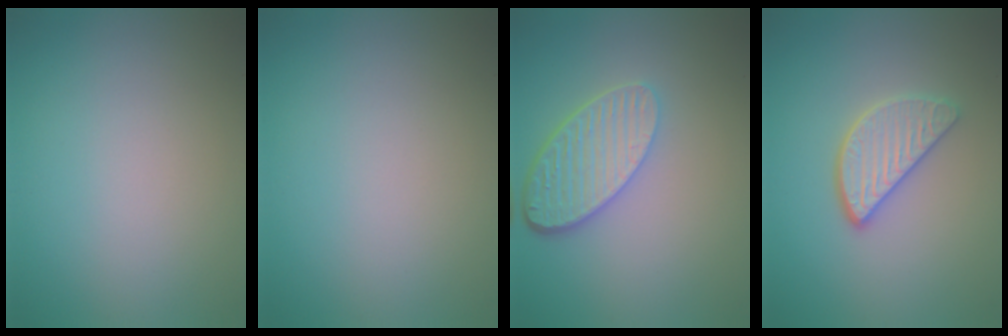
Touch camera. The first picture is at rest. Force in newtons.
{"total": 0.0}
{"total": 5.1, "press": 3.8, "slide": 3.4}
{"total": 3.5, "press": 2.9, "slide": 2.0}